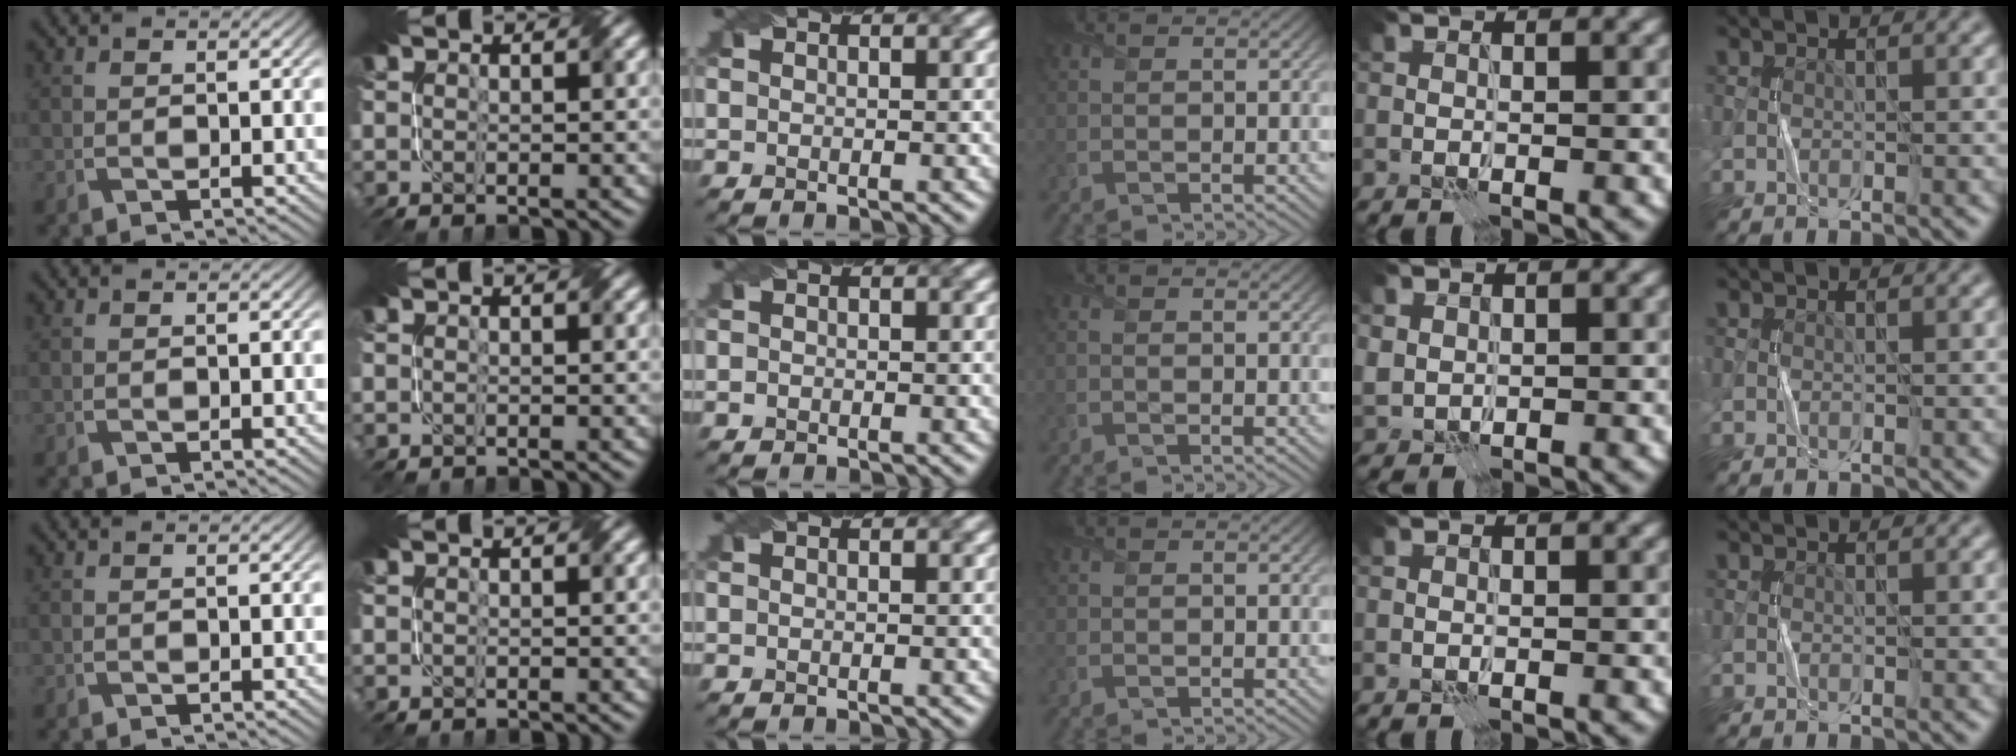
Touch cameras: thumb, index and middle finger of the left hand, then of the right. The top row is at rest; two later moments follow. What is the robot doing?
{"motion": "fold", "object": "napkin"}